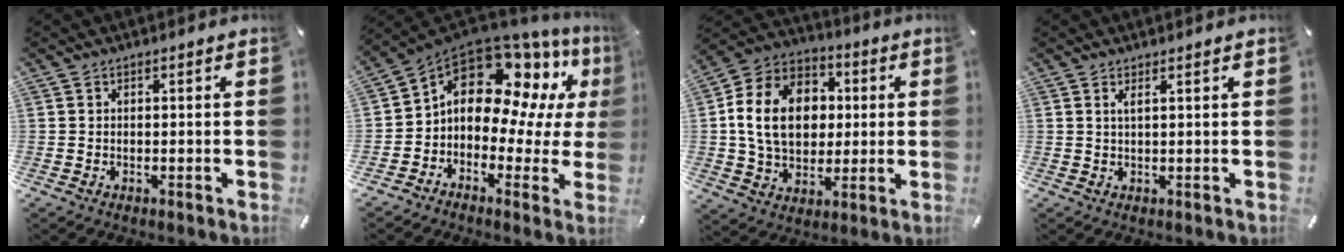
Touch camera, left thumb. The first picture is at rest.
{"total": 13.7, "force": [6.8, 8.7, 8.1], "torque": [-0.146, -0.054, 0.117]}
{"total": 16.7, "force": [1.3, 13.3, 10.0], "torque": [-0.218, 0.015, 0.022]}
{"total": 1.7, "force": [1.0, 0.0, 1.4], "torque": [-0.029, -0.001, 0.017]}